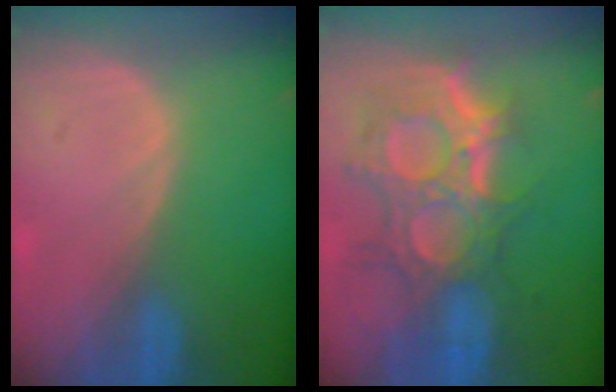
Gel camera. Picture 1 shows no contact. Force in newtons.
{"total": 11.8, "press": 10.6, "slide": 5.2}